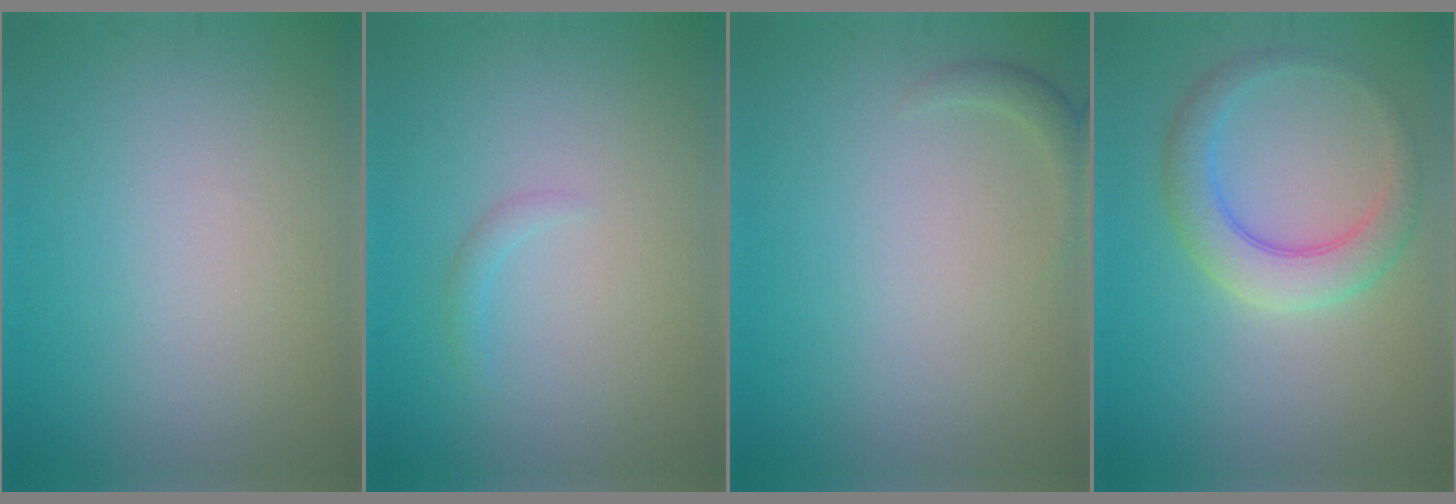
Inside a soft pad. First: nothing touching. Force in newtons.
{"total": 0.9, "press": 0.8, "slide": 0.1}
{"total": 1.2, "press": 1.2, "slide": 0.1}
{"total": 4.5, "press": 4.5, "slide": 0.2}